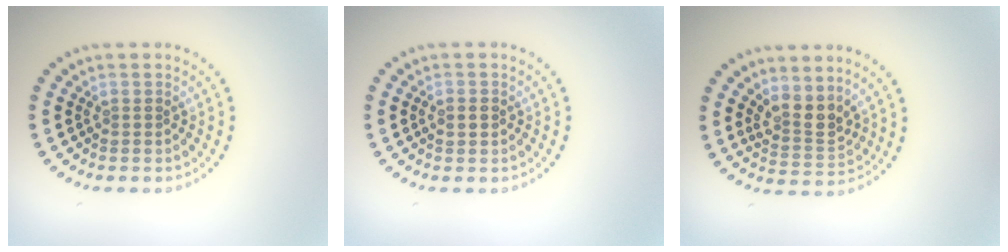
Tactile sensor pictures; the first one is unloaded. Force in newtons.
{"total": 1.5, "press": 1.5, "slide": 0.1}
{"total": 2.9, "press": 2.4, "slide": 1.6}